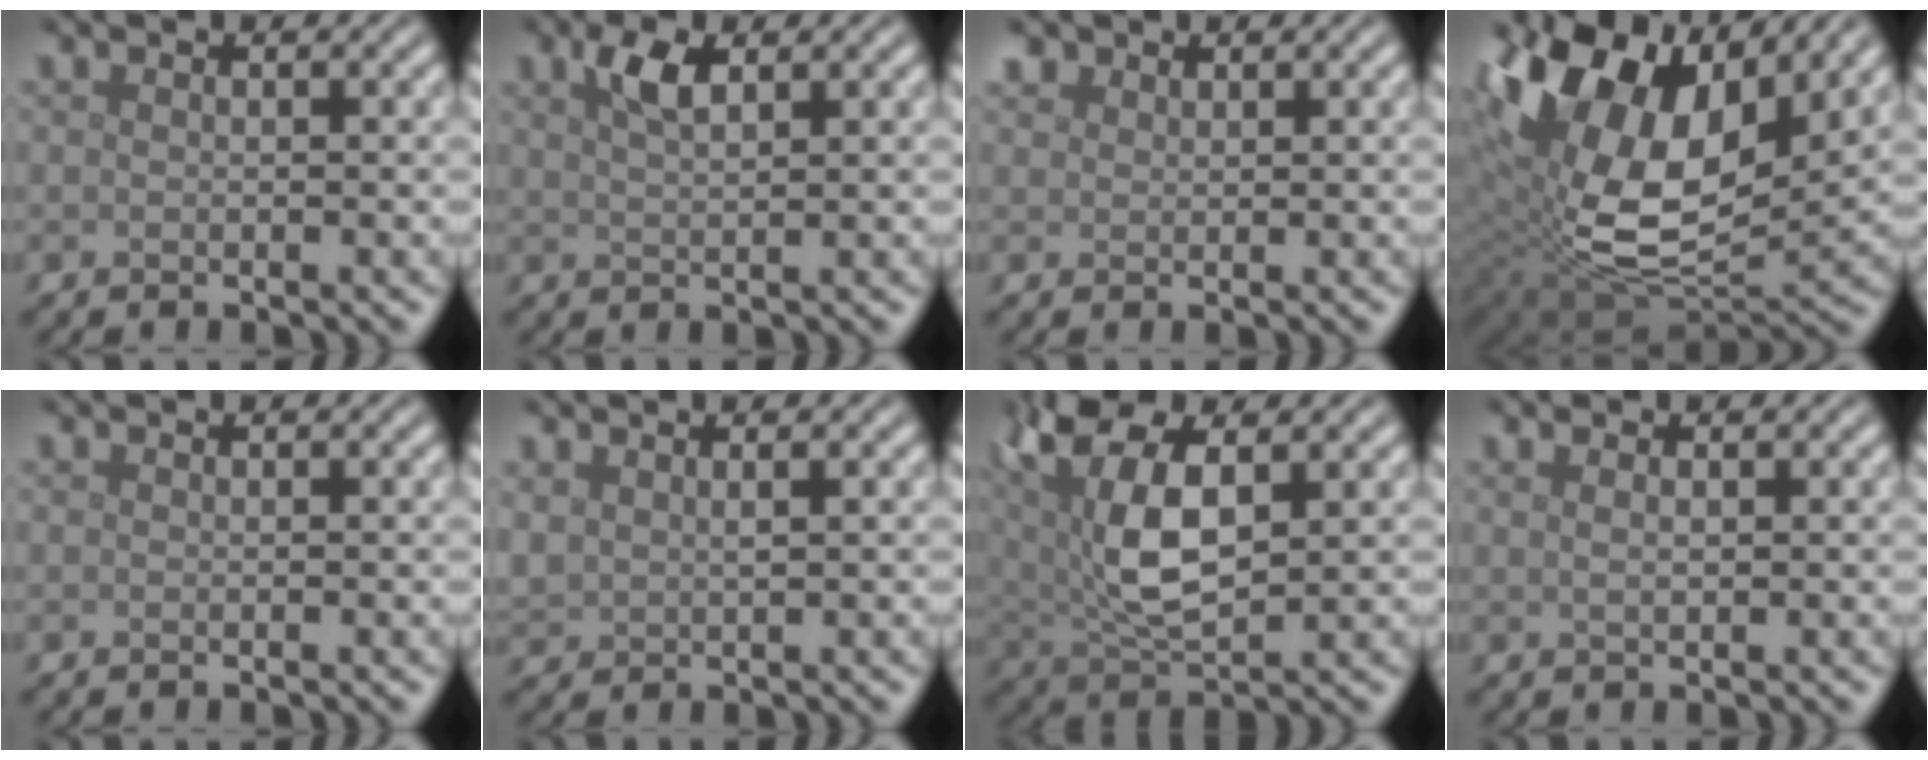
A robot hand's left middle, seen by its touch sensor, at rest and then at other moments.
{"total": 2.5, "force": [1.4, 0.8, 1.9], "torque": [-0.039, 0.004, 0.027]}
{"total": 1.3, "force": [1.1, 0.7, 0.1], "torque": [-0.003, 0.005, 0.022]}
{"total": 16.2, "force": [6.0, 9.2, 11.9], "torque": [-0.250, 0.012, 0.115]}
{"total": 0.0}
{"total": 1.2, "force": [0.9, 0.5, 0.5], "torque": [-0.019, -0.002, 0.023]}
{"total": 9.7, "force": [2.5, 4.7, 8.1], "torque": [-0.173, 0.014, 0.043]}
{"total": 1.3, "force": [0.8, 0.5, 1.0], "torque": [-0.011, -0.004, 0.012]}